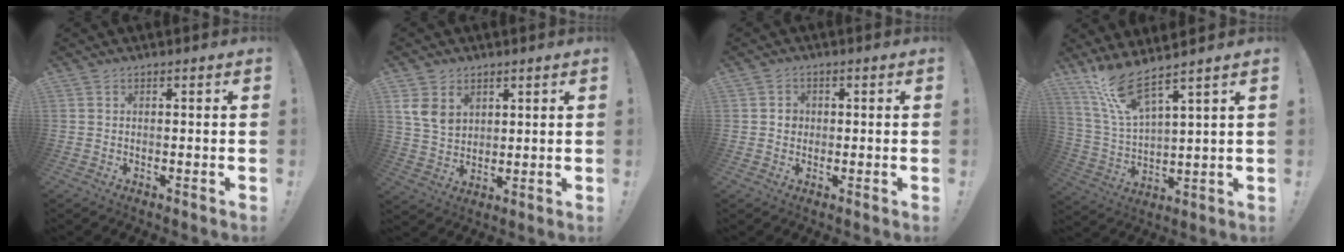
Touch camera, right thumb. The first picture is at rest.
{"total": 9.4, "force": [4.7, 6.9, 4.3], "torque": [-0.077, -0.021, 0.093]}
{"total": 2.6, "force": [0.0, 2.4, 1.0], "torque": [-0.008, 0.001, -0.002]}
{"total": 11.4, "force": [9.0, 1.8, 6.8], "torque": [-0.155, -0.046, 0.161]}